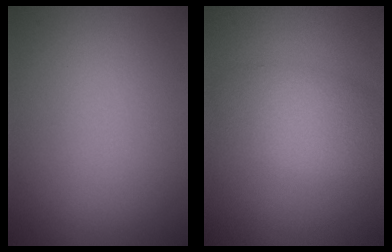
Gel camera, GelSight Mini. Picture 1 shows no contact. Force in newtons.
{"total": 4.2, "press": 4.2, "slide": 0.1}